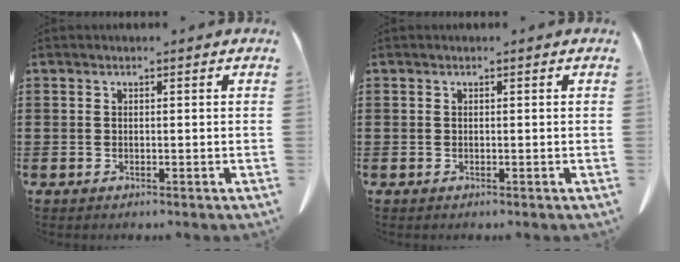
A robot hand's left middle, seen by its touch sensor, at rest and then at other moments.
{"total": 0.0}